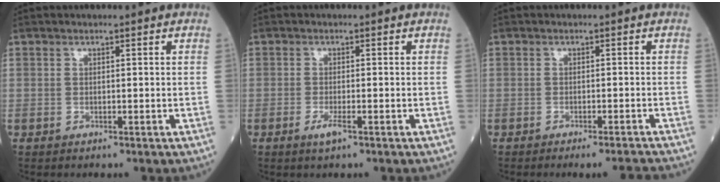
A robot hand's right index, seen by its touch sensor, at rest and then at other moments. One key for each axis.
{"total": 2.0, "fx": -1.0, "fy": 0.3, "fz": 1.7, "tx": -0.034, "ty": -0.004, "tz": -0.020}
{"total": 4.0, "fx": -3.7, "fy": -0.9, "fz": 1.1, "tx": -0.006, "ty": -0.004, "tz": -0.052}